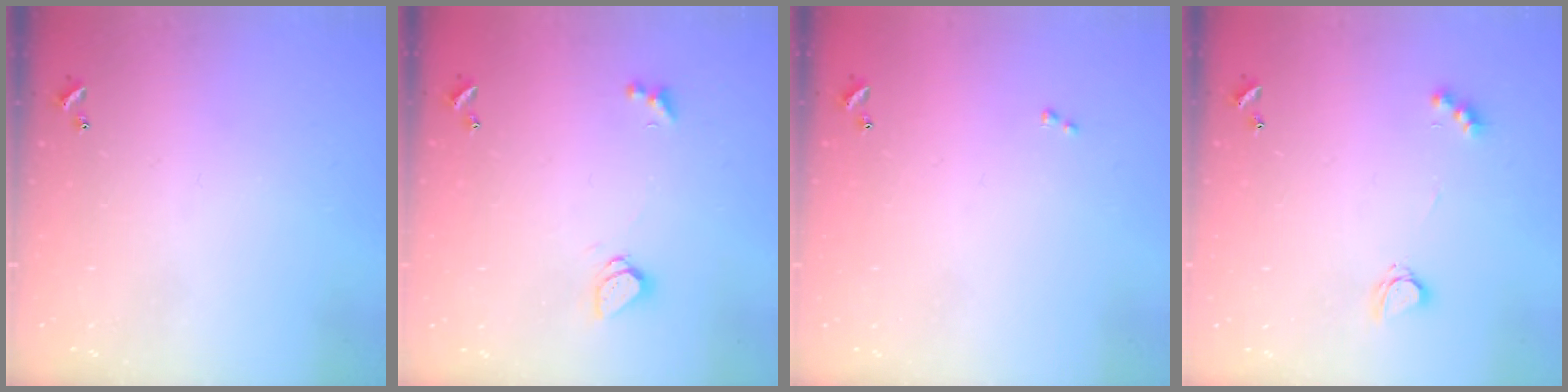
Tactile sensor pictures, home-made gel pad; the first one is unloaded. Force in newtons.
{"total": 2.2, "press": 2.2, "slide": 0.5}
{"total": 0.5, "press": 0.3, "slide": 0.4}
{"total": 2.6, "press": 2.5, "slide": 0.5}